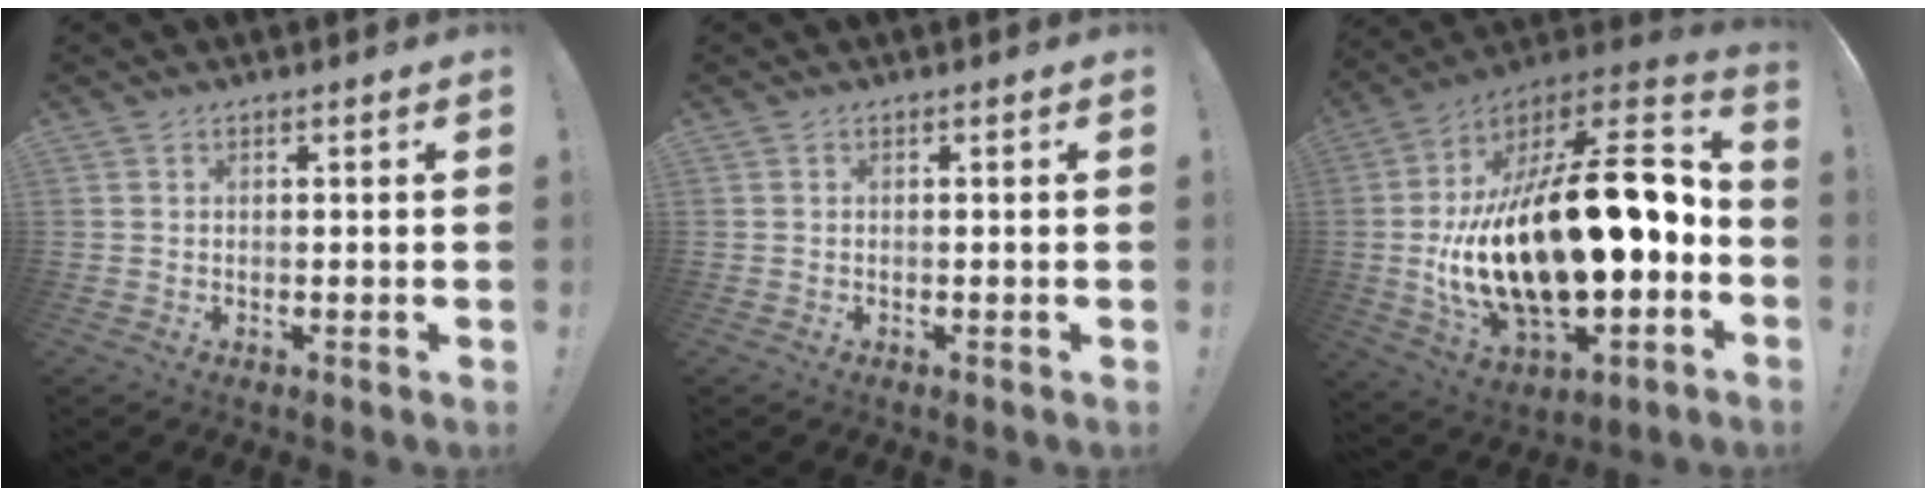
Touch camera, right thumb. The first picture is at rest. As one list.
[{"total": 0.0}, {"total": 29.0, "force": [-0.8, 13.6, 25.6], "torque": [-0.442, -0.014, 0.001]}]